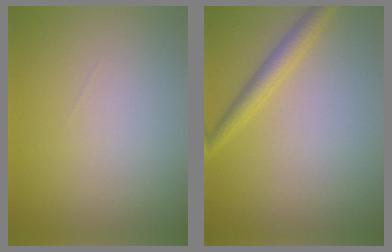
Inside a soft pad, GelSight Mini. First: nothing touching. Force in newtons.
{"total": 2.2, "press": 2.2, "slide": 0.1}